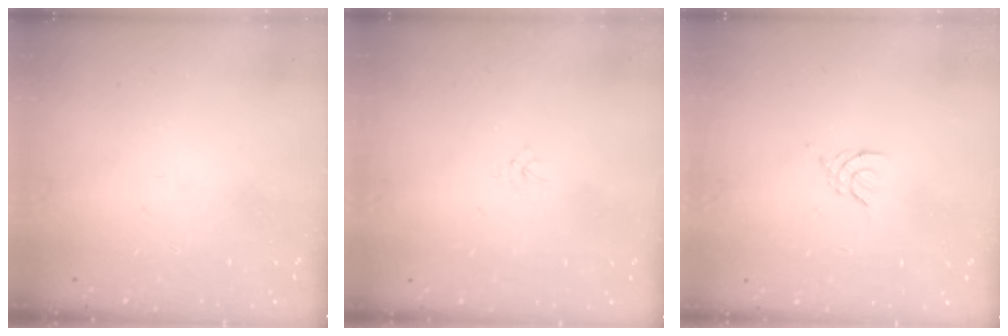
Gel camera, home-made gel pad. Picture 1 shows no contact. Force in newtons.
{"total": 1.5, "press": 1.5, "slide": 0.1}
{"total": 2.6, "press": 2.5, "slide": 0.6}